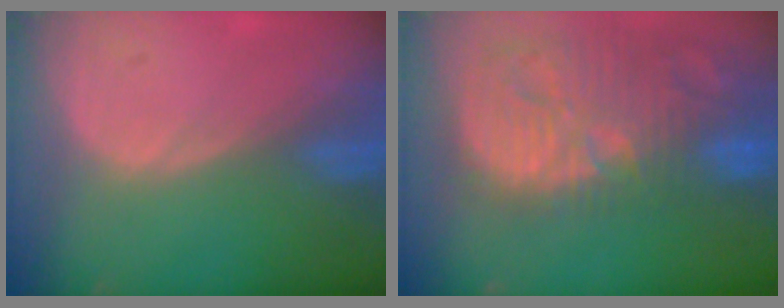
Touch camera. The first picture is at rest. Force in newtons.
{"total": 15.0, "press": 13.0, "slide": 7.4}